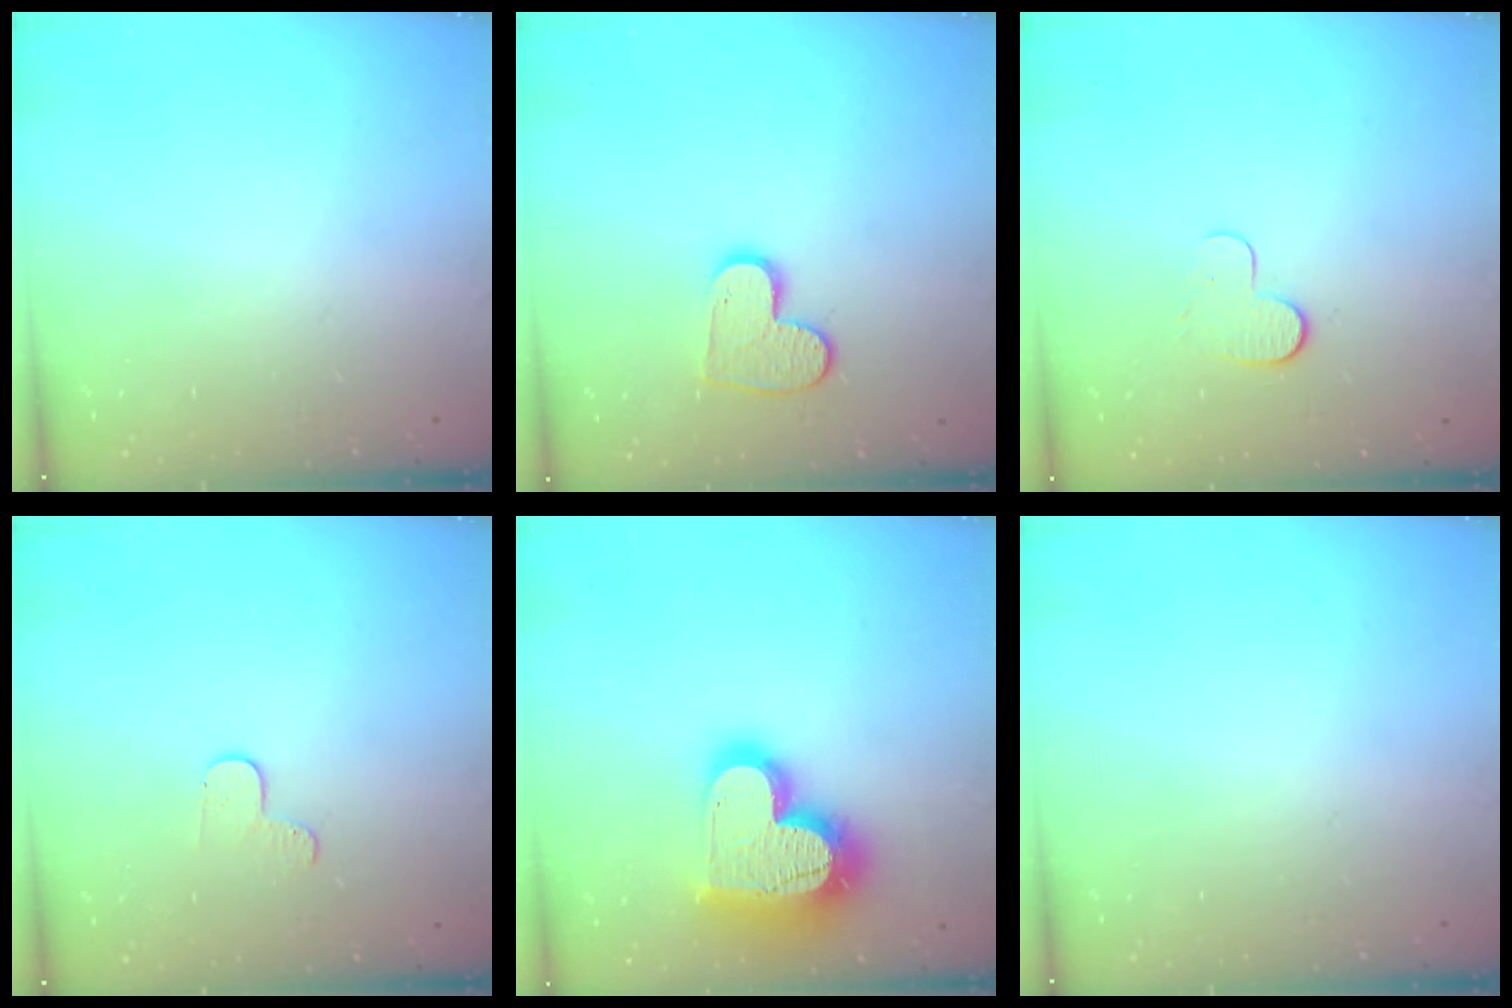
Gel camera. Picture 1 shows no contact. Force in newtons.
{"total": 10.0, "press": 10.0, "slide": 0.9}
{"total": 6.3, "press": 6.3, "slide": 0.5}
{"total": 3.9, "press": 3.9, "slide": 0.4}
{"total": 23.6, "press": 23.5, "slide": 2.1}
{"total": 0.0}